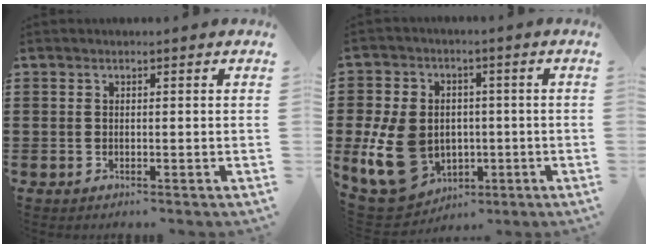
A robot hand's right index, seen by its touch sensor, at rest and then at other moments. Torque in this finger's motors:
{"motor_torque": [1.93, 0.21, 1.05, 0.21]}